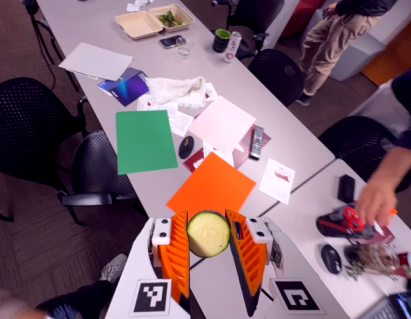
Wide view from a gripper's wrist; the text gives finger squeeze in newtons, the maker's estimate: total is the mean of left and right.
{"total": 12.6, "left": 13.1, "right": 12.0}